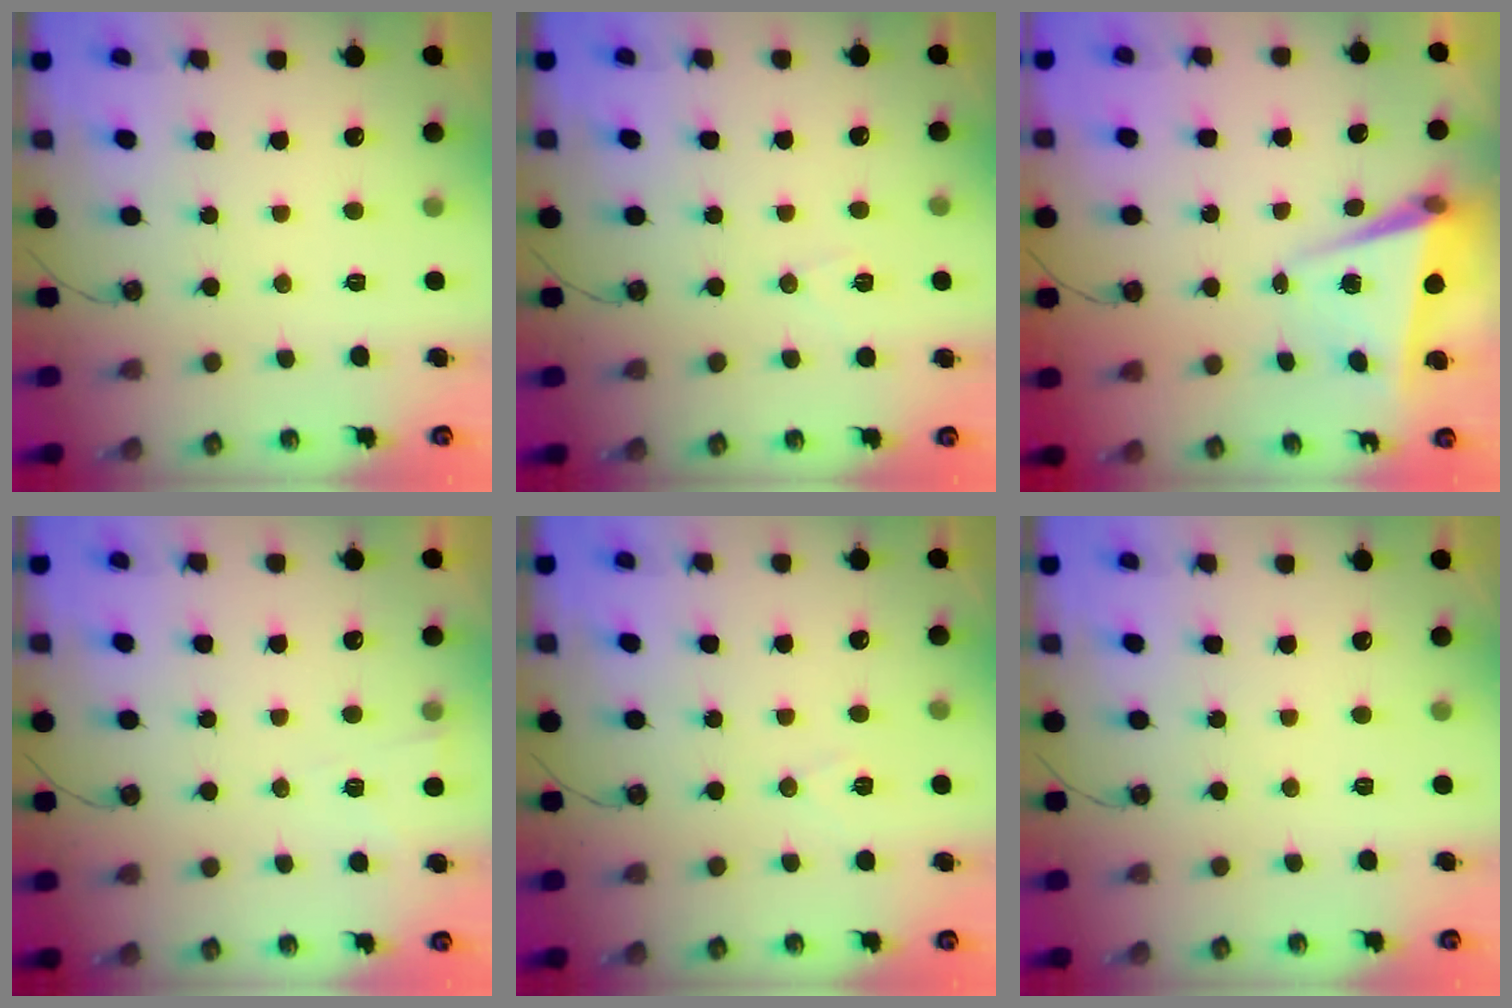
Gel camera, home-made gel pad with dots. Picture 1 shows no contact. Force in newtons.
{"total": 5.8, "press": 4.5, "slide": 3.7}
{"total": 5.5, "press": 5.2, "slide": 1.6}
{"total": 2.6, "press": 2.1, "slide": 1.5}
{"total": 6.1, "press": 4.0, "slide": 4.6}
{"total": 0.0}